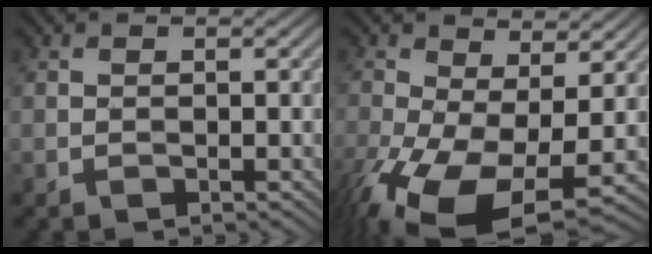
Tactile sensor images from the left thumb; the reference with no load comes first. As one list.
[{"total": 13.9, "force": [-4.8, 7.0, 11.1], "torque": [-0.250, -0.044, -0.064]}]